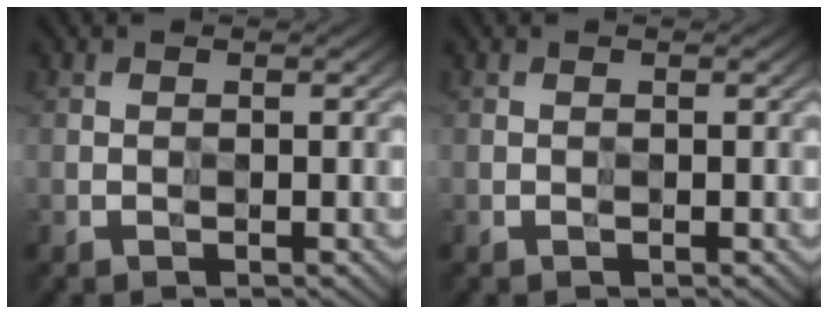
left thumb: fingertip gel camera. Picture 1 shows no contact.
{"total": 0.0}